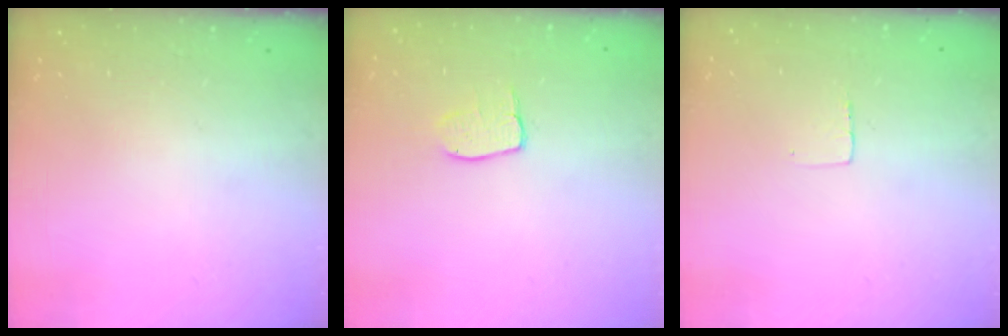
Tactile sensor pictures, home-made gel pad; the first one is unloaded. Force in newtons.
{"total": 6.3, "press": 6.3, "slide": 0.2}
{"total": 3.0, "press": 3.0, "slide": 0.2}